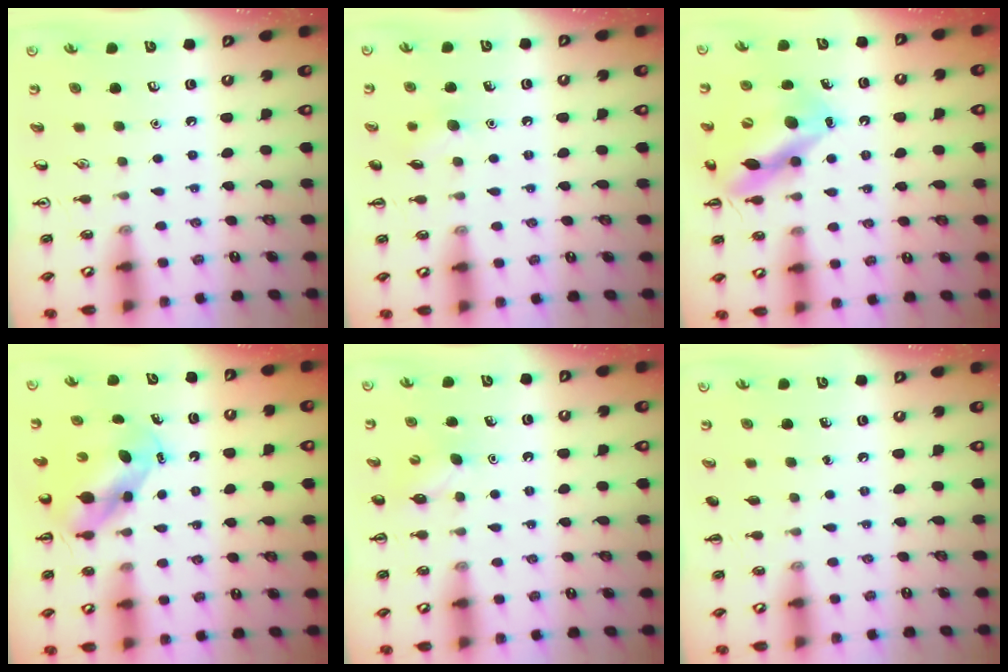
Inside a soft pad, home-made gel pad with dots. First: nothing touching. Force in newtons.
{"total": 7.1, "press": 6.9, "slide": 1.7}
{"total": 14.0, "press": 13.5, "slide": 3.9}
{"total": 5.4, "press": 5.4, "slide": 0.8}
{"total": 3.0, "press": 2.9, "slide": 0.7}
{"total": 0.0}